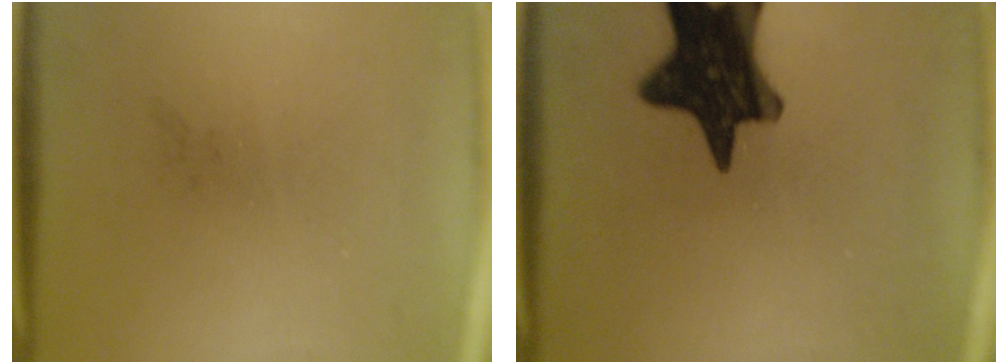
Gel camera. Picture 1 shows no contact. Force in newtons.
{"total": 15.6}